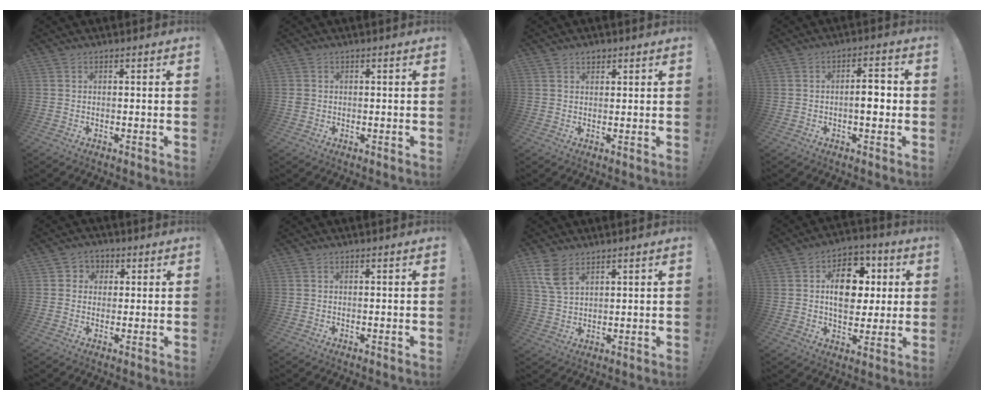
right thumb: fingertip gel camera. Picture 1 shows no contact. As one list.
[{"total": 1.4, "force": [-0.1, 1.3, 0.5], "torque": [-0.009, 0.004, 0.000]}, {"total": 1.9, "force": [1.4, 1.2, 0.6], "torque": [0.002, -0.009, 0.024]}, {"total": 6.4, "force": [-1.0, 2.4, 5.8], "torque": [-0.077, 0.005, -0.024]}, {"total": 3.9, "force": [0.2, 3.8, 0.9], "torque": [-0.005, 0.001, 0.003]}, {"total": 0.0}, {"total": 7.5, "force": [4.5, 4.0, 4.5], "torque": [-0.077, -0.013, 0.089]}, {"total": 15.1, "force": [2.6, 10.8, 10.2], "torque": [-0.126, 0.002, 0.050]}]